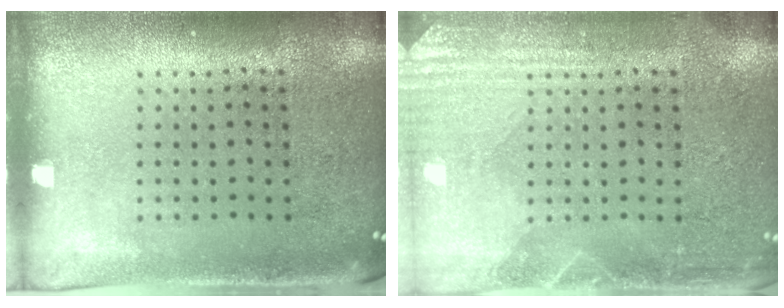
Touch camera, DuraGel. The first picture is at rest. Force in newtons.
{"total": 3.4, "press": 3.4, "slide": 0.5}